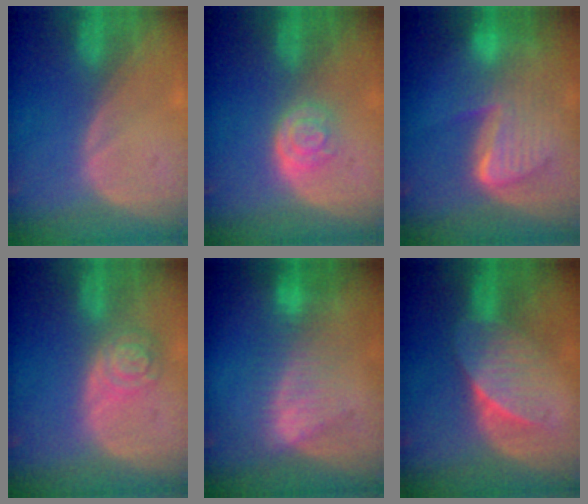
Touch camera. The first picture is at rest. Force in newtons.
{"total": 4.0, "press": 3.7, "slide": 1.7}
{"total": 9.9, "press": 8.5, "slide": 5.1}
{"total": 5.3, "press": 4.8, "slide": 2.3}
{"total": 6.9, "press": 6.9, "slide": 0.6}
{"total": 7.4, "press": 6.6, "slide": 3.4}